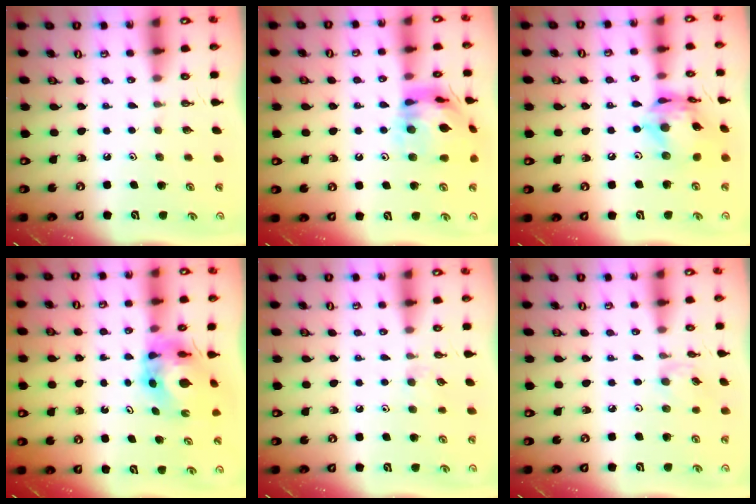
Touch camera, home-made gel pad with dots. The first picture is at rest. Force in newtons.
{"total": 16.9, "press": 16.8, "slide": 1.7}
{"total": 14.8, "press": 14.7, "slide": 1.3}
{"total": 7.3, "press": 7.2, "slide": 0.9}
{"total": 3.5, "press": 3.5, "slide": 0.5}
{"total": 2.6, "press": 2.6, "slide": 0.4}